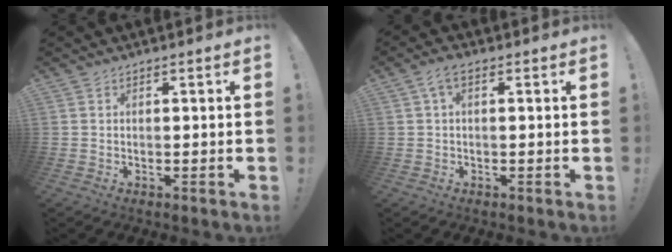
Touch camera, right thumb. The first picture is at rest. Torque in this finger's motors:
{"motor_torque": [-0.25, 0.25, -0.05, 0.08, 0.00]}